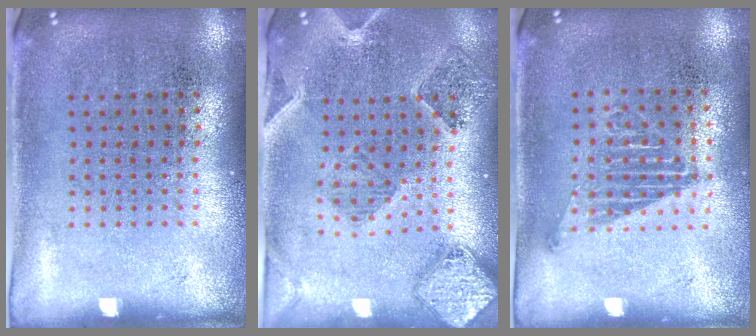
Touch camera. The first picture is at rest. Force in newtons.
{"total": 1.6, "press": 1.5, "slide": 0.4}
{"total": 1.1, "press": 1.0, "slide": 0.6}